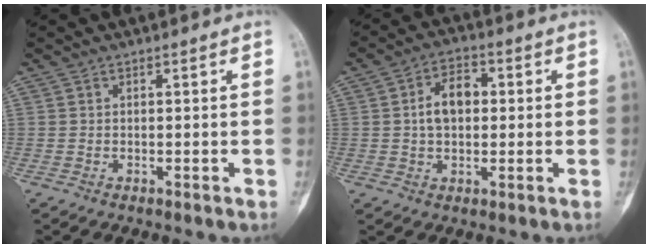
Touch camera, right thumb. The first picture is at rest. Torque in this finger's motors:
{"motor_torque": [-0.19, 0.35, 0.49, 0.09, 0.11]}